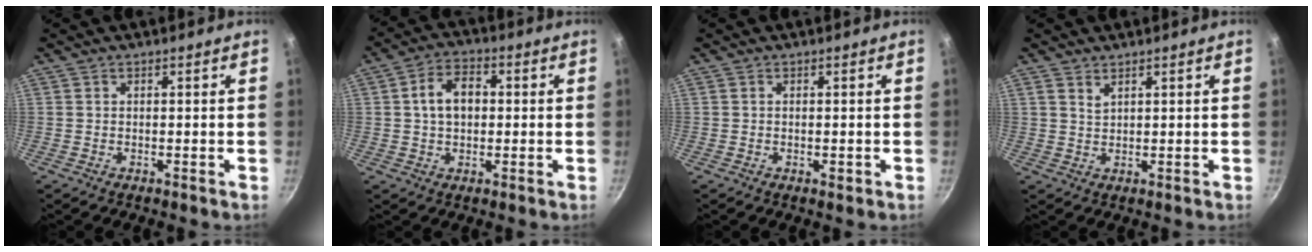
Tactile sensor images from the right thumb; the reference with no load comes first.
{"total": 7.6, "force": [0.7, 5.2, 5.5], "torque": [-0.075, 0.017, 0.006]}
{"total": 1.0, "force": [-0.3, 0.5, 0.8], "torque": [-0.012, 0.001, -0.003]}
{"total": 1.8, "force": [1.2, 0.9, 1.0], "torque": [-0.017, -0.004, 0.024]}